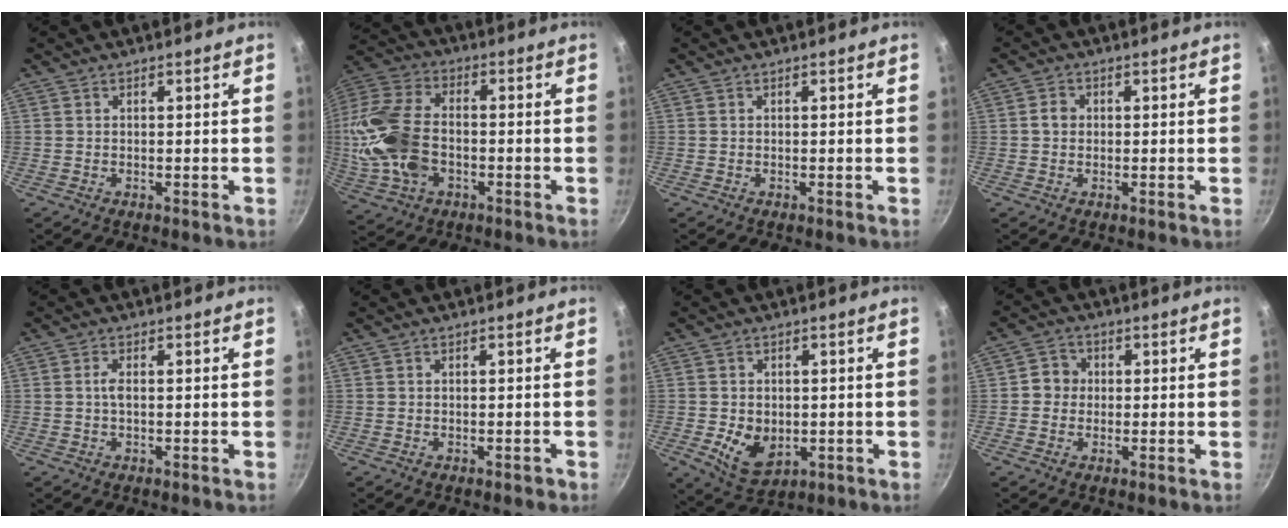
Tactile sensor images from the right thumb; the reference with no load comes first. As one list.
[{"total": 18.4, "force": [-2.4, 11.6, 14.1], "torque": [-0.320, 0.014, -0.042]}, {"total": 0.0}, {"total": 2.4, "force": [0.1, 2.1, 1.2], "torque": [-0.014, 0.006, -0.001]}, {"total": 1.7, "force": [0.1, 0.8, 1.6], "torque": [-0.033, 0.003, 0.002]}, {"total": 0.6, "force": [-0.4, 0.4, 0.3], "torque": [-0.001, 0.002, -0.005]}, {"total": 7.6, "force": [-1.3, 5.4, 5.2], "torque": [-0.073, -0.005, -0.007]}, {"total": 4.2, "force": [0.1, 3.9, 1.5], "torque": [-0.002, 0.010, -0.007]}]